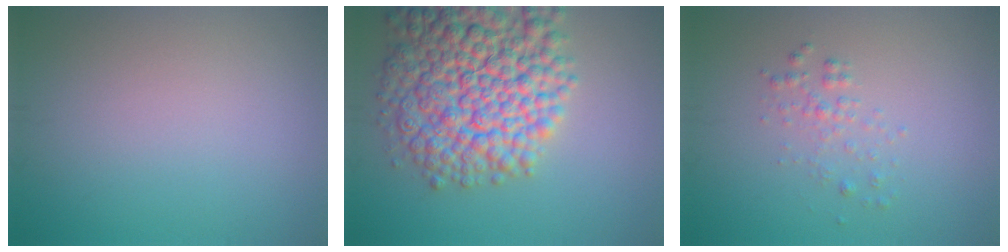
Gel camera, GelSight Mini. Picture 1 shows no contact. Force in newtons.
{"total": 12.1, "press": 12.1, "slide": 0.5}
{"total": 1.3, "press": 1.3, "slide": 0.1}